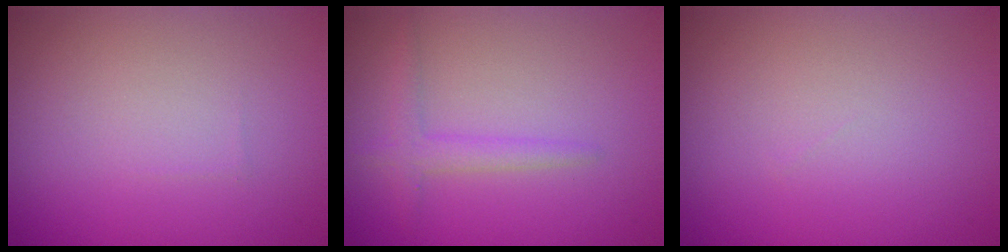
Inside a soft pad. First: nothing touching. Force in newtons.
{"total": 1.7, "press": 1.7, "slide": 0.1}
{"total": 0.0}